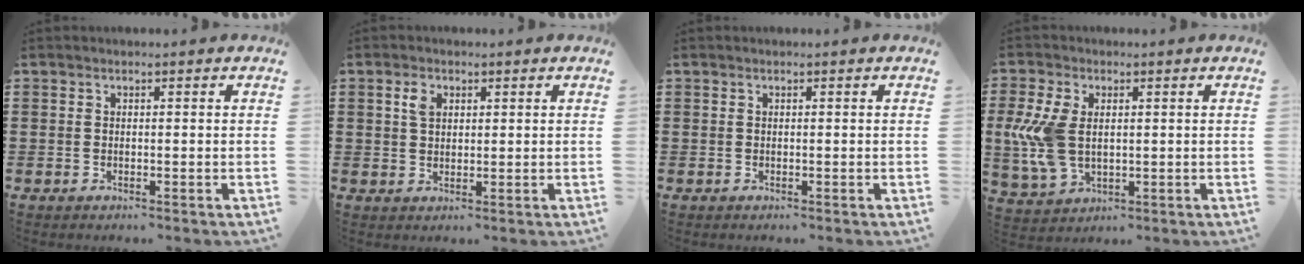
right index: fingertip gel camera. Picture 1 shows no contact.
{"total": 2.5, "force": [1.0, 1.6, 1.6], "torque": [-0.037, 0.006, 0.018]}
{"total": 0.0}
{"total": 8.4, "force": [0.5, 5.3, 6.5], "torque": [-0.168, 0.002, 0.004]}